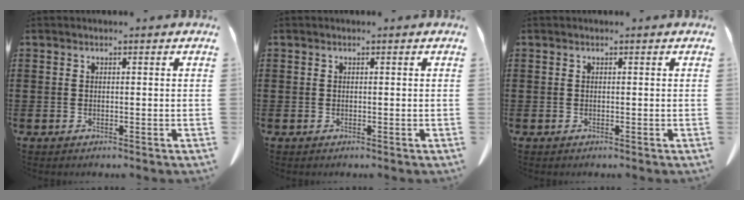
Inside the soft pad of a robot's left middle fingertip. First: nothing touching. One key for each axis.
{"total": 0.0}
{"total": 0.0}